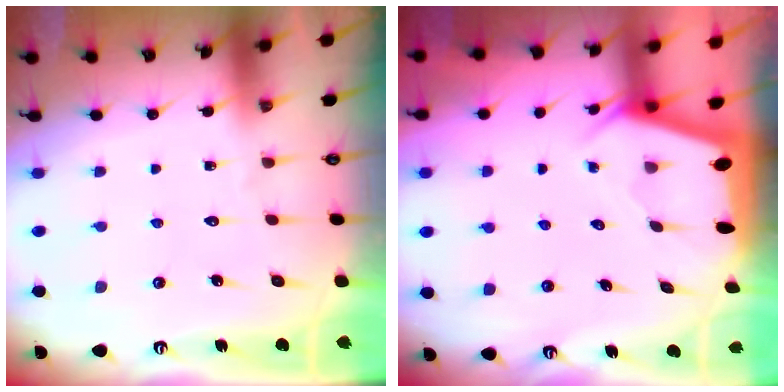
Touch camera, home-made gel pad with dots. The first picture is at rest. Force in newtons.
{"total": 2.2, "press": 2.2, "slide": 0.3}